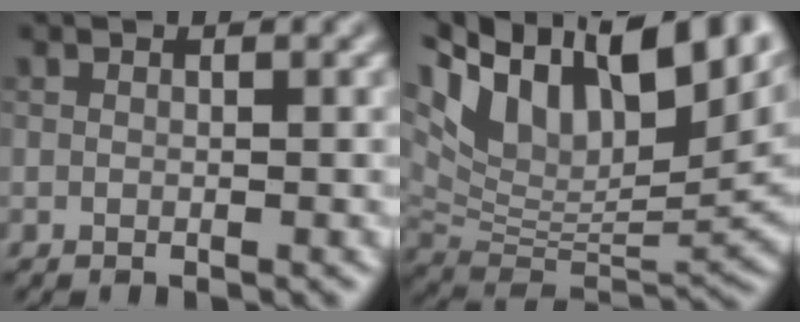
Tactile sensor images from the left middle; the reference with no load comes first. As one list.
[{"total": 15.4, "force": [8.1, 7.6, 10.7], "torque": [-0.205, 0.036, 0.152]}]